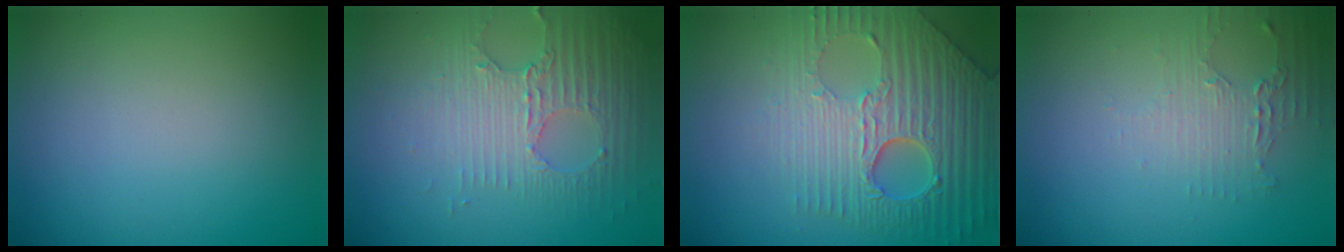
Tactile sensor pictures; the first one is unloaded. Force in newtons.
{"total": 3.5, "press": 3.4, "slide": 1.1}
{"total": 7.9, "press": 6.0, "slide": 5.1}
{"total": 1.8, "press": 1.8, "slide": 0.4}